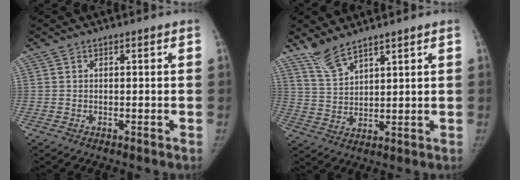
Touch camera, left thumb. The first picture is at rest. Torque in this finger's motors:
{"motor_torque": [0.99, 0.18, 0.66, -0.56, 0.04]}